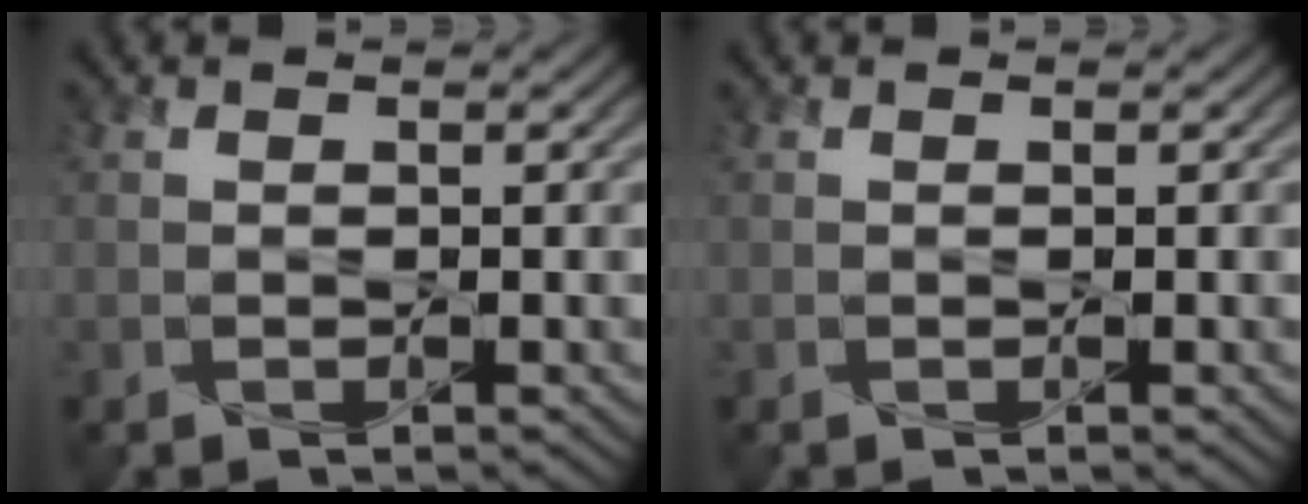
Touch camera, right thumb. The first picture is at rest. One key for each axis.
{"total": 0.0}